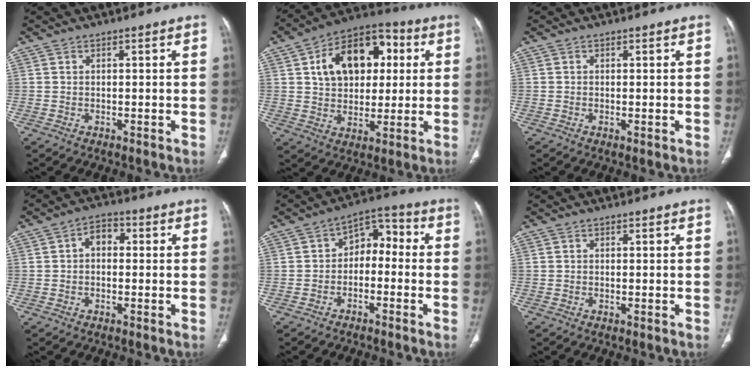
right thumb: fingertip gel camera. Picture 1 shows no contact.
{"total": 17.2, "force": [4.4, 11.6, 11.9], "torque": [-0.147, 0.013, 0.067]}
{"total": 0.6, "force": [-0.1, 0.2, 0.6], "torque": [-0.016, -0.004, -0.003]}
{"total": 4.2, "force": [0.3, 2.9, 3.0], "torque": [-0.031, 0.015, -0.006]}
{"total": 7.1, "force": [-1.3, 5.0, 4.8], "torque": [-0.042, 0.045, -0.036]}
{"total": 0.0}